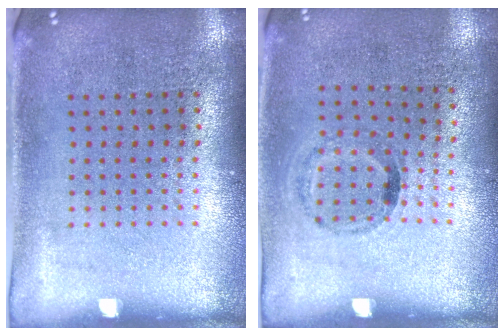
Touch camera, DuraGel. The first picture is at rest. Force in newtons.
{"total": 1.1, "press": 0.7, "slide": 0.9}